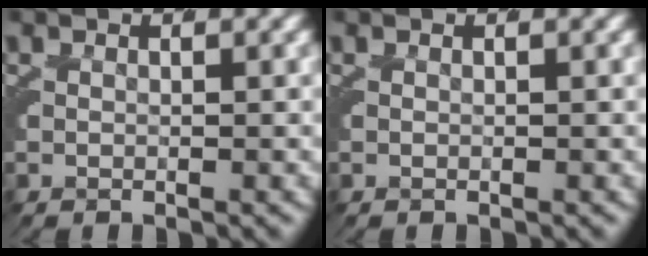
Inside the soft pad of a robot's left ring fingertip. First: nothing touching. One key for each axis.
{"total": 0.0}